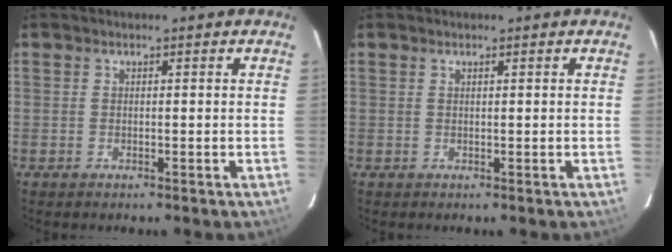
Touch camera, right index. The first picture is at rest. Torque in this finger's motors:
{"motor_torque": [-0.07, 0.05, -0.03, 0.00]}